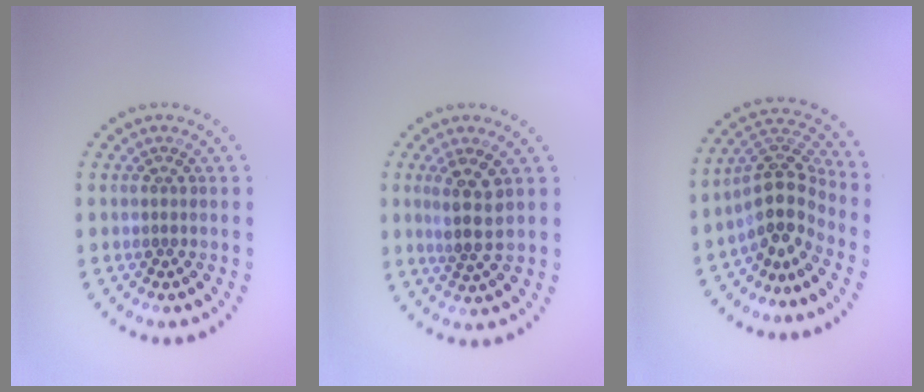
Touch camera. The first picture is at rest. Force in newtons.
{"total": 2.8, "press": 2.5, "slide": 1.3}
{"total": 4.3, "press": 3.3, "slide": 2.8}